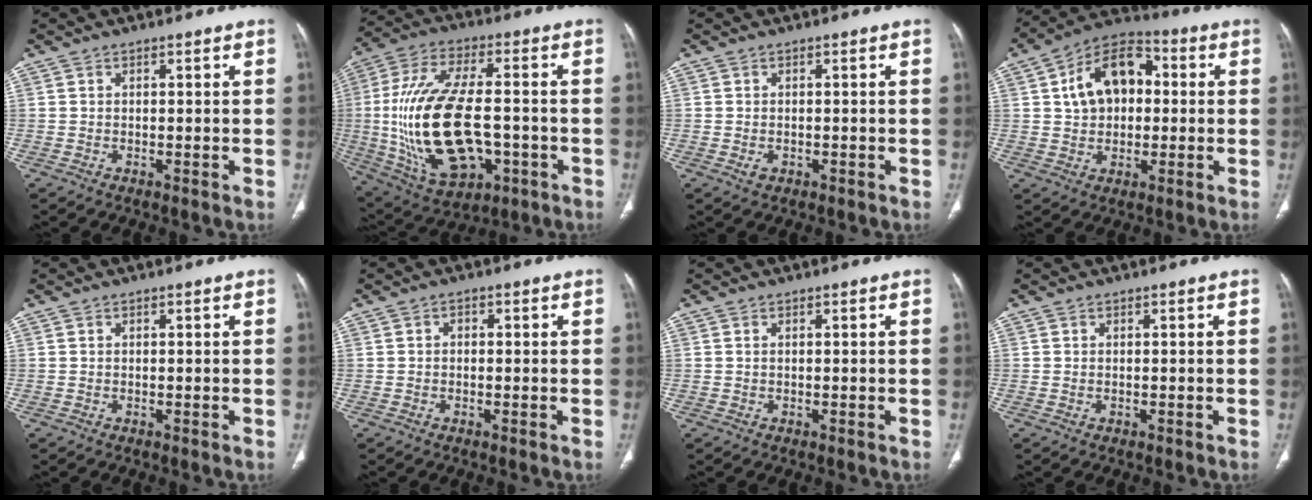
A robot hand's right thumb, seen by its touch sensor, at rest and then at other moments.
{"total": 24.1, "force": [-3.1, 12.4, 20.4], "torque": [-0.414, 0.009, -0.030]}
{"total": 1.2, "force": [-0.5, 0.9, 0.7], "torque": [-0.014, 0.003, -0.002]}
{"total": 13.5, "force": [2.2, 9.2, 9.7], "torque": [-0.135, 0.022, 0.026]}
{"total": 0.0}
{"total": 0.9, "force": [0.0, 0.7, 0.6], "torque": [-0.001, 0.004, -0.005]}
{"total": 0.0}
{"total": 0.0}